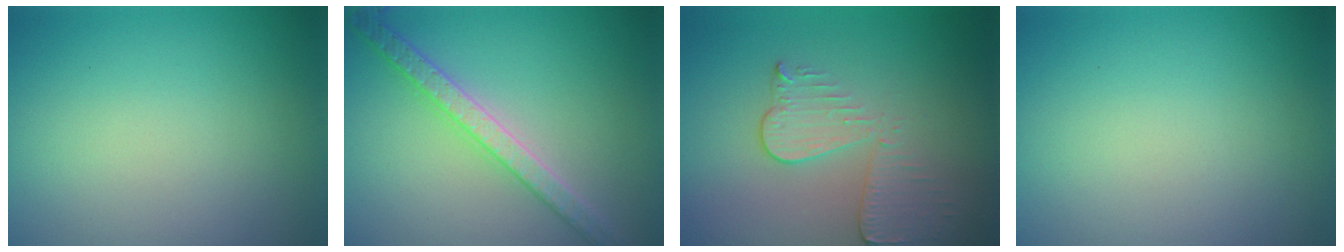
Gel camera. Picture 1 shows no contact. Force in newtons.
{"total": 3.4, "press": 3.4, "slide": 0.6}
{"total": 3.4, "press": 3.0, "slide": 1.6}
{"total": 0.0}